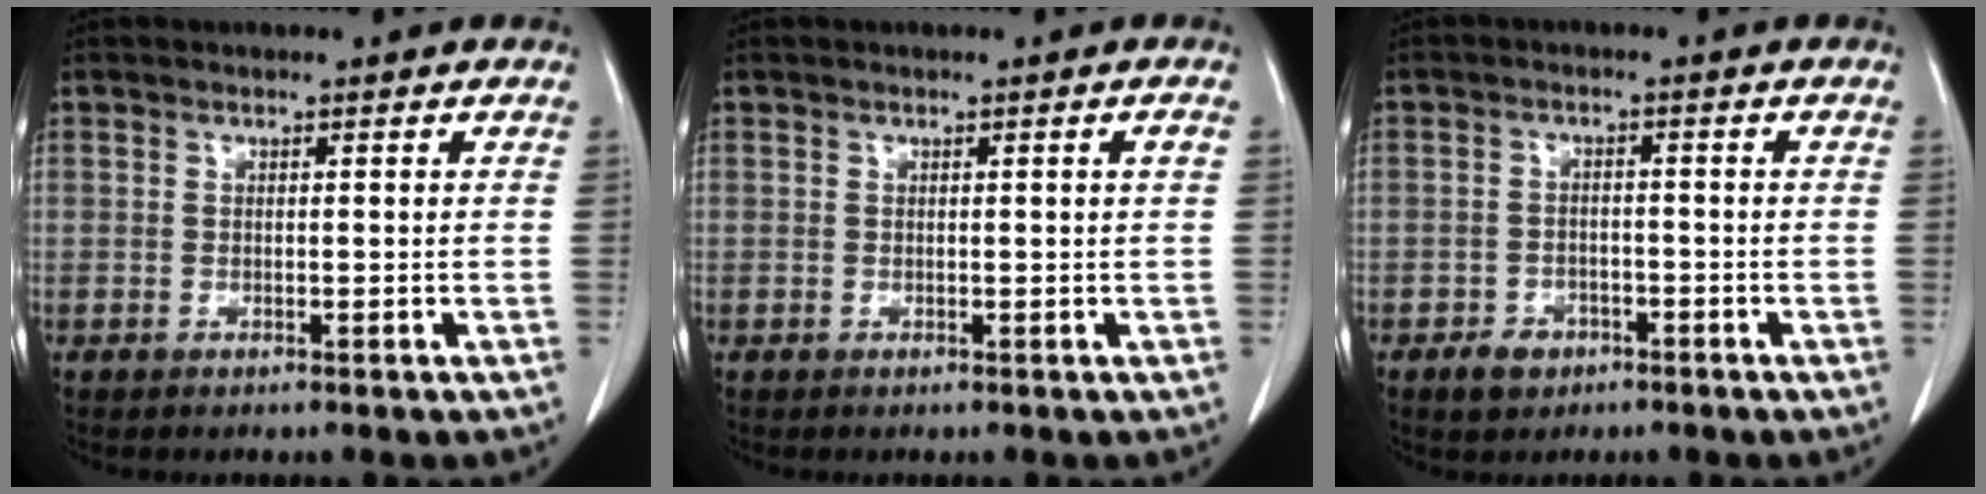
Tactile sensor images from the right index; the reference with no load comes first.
{"total": 0.7, "force": [0.1, -0.2, 0.7], "torque": [-0.010, 0.000, 0.003]}
{"total": 3.4, "force": [-2.0, 2.4, 1.1], "torque": [-0.015, 0.006, -0.025]}